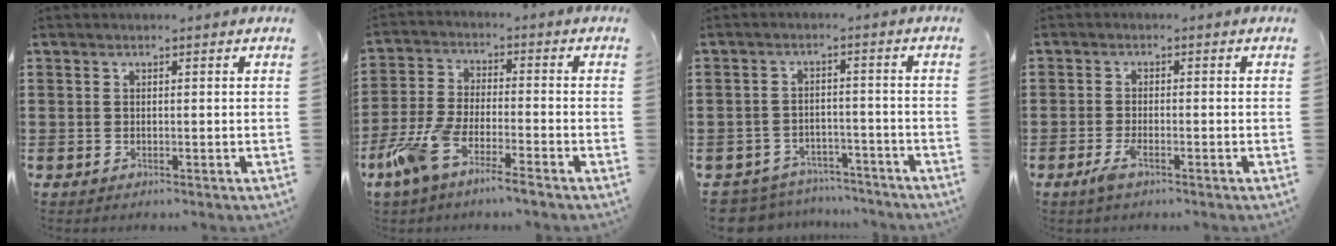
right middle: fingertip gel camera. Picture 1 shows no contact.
{"total": 7.3, "force": [-5.6, 0.7, 4.6], "torque": [-0.123, -0.016, -0.113]}
{"total": 4.8, "force": [-4.7, 0.8, -0.1], "torque": [-0.009, 0.007, -0.102]}
{"total": 2.7, "force": [-1.4, 0.5, 2.2], "torque": [-0.052, -0.006, -0.028]}